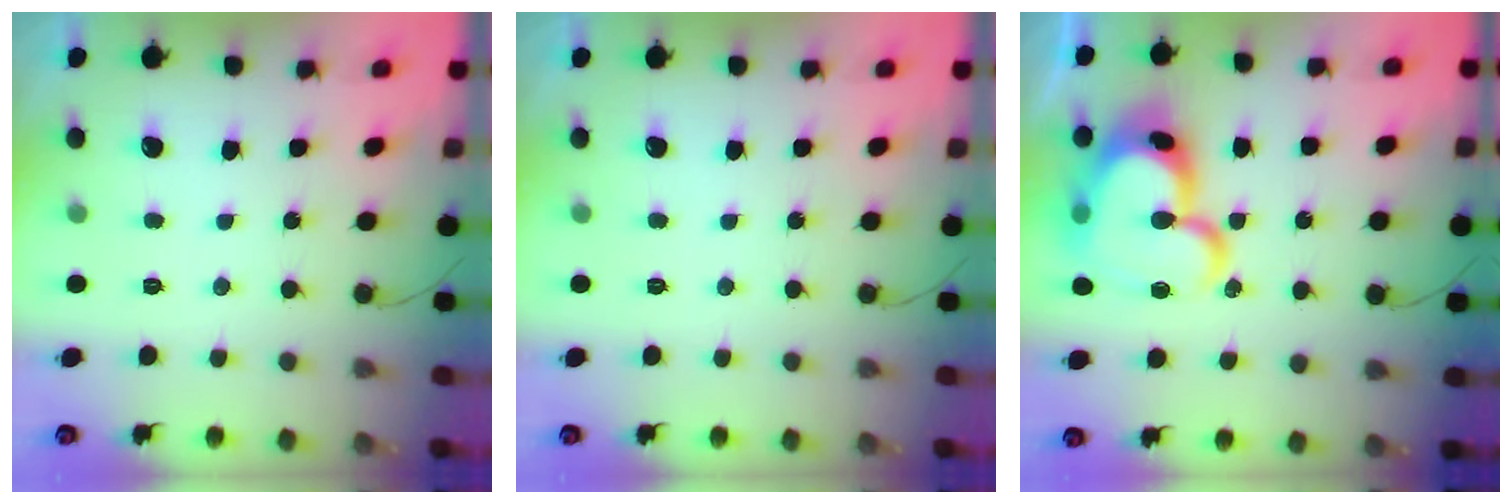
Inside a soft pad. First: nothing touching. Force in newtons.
{"total": 0.0}
{"total": 24.5, "press": 24.4, "slide": 2.8}